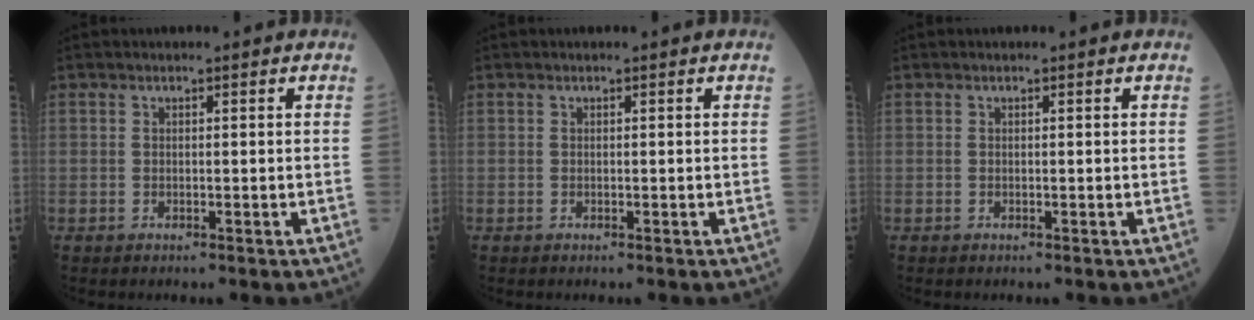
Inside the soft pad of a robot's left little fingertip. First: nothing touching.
{"total": 0.0}
{"total": 0.0}